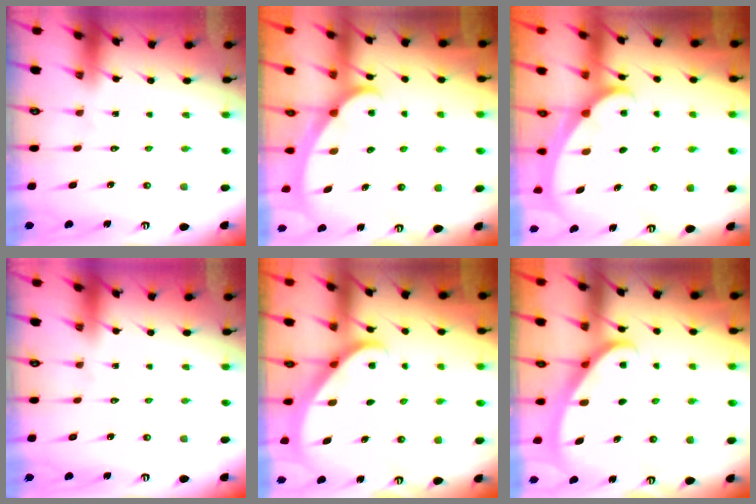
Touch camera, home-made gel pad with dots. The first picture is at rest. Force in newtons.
{"total": 2.5, "press": 2.5, "slide": 0.3}
{"total": 2.0, "press": 2.0, "slide": 0.3}
{"total": 0.0}
{"total": 2.8, "press": 2.8, "slide": 0.2}
{"total": 2.6, "press": 2.6, "slide": 0.4}